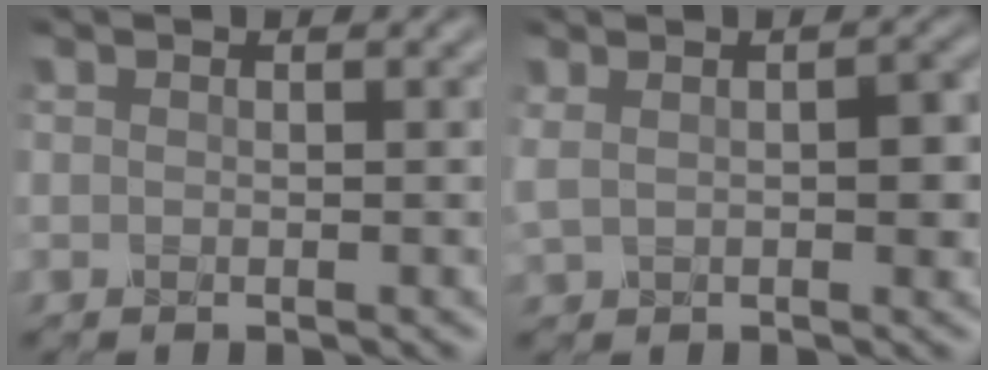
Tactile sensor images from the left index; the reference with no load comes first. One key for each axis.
{"total": 3.9, "fx": 0.5, "fy": 1.9, "fz": 3.3, "tx": -0.060, "ty": 0.003, "tz": 0.017}